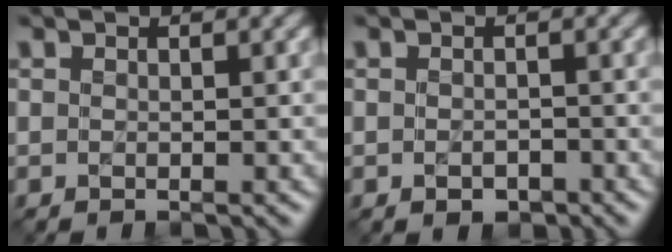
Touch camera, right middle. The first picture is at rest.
{"total": 1.3, "force": [-0.6, 0.8, 0.9], "torque": [-0.017, -0.002, -0.011]}